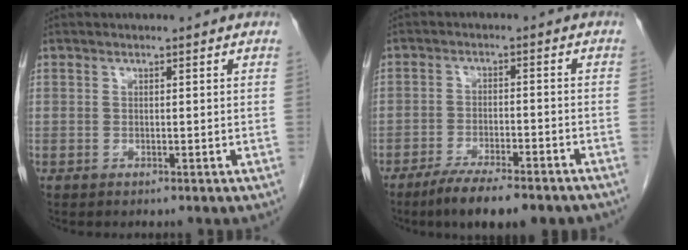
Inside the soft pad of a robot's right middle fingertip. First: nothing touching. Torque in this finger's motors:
{"motor_torque": [1.16, -0.97, 0.42, 0.09]}